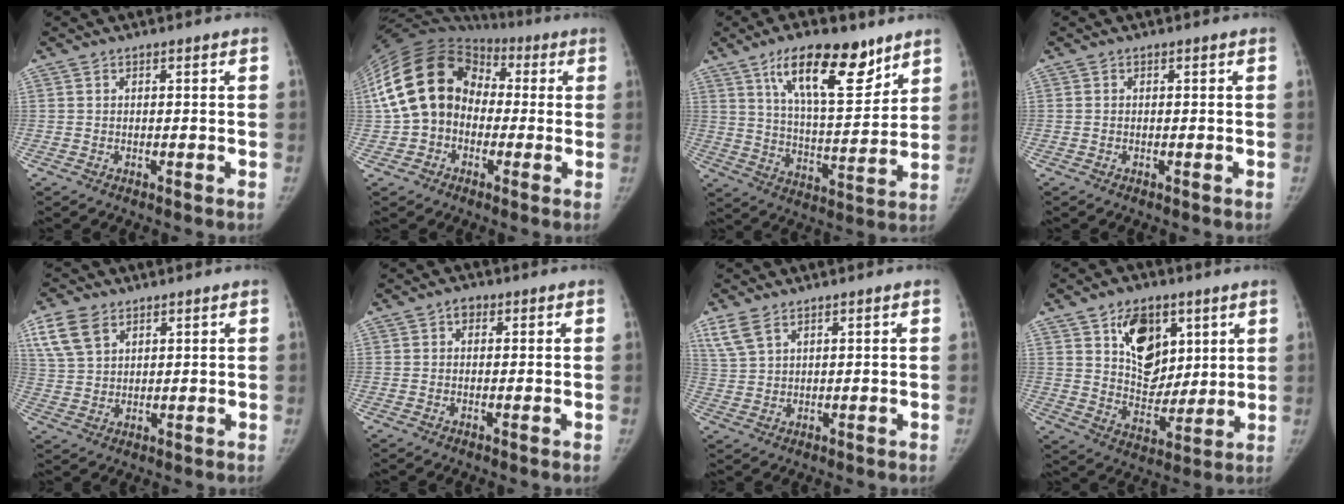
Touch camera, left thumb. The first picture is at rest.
{"total": 19.4, "force": [0.3, 15.4, 11.8], "torque": [-0.232, 0.048, -0.001]}
{"total": 15.6, "force": [10.0, 5.5, 10.6], "torque": [-0.141, -0.060, 0.174]}
{"total": 0.0}
{"total": 8.5, "force": [4.7, 5.2, 4.7], "torque": [-0.090, -0.005, 0.099]}
{"total": 1.6, "force": [0.6, 1.2, 0.8], "torque": [-0.002, 0.002, 0.004]}
{"total": 5.2, "force": [3.5, 2.3, 3.0], "torque": [-0.065, -0.002, 0.083]}
{"total": 14.0, "force": [6.4, 9.3, 8.2], "torque": [-0.084, -0.042, 0.118]}